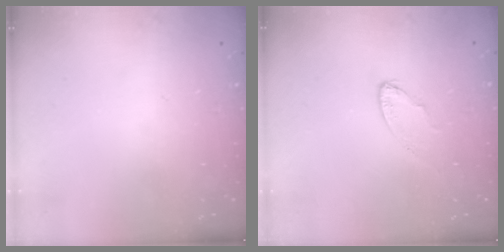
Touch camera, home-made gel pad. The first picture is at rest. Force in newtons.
{"total": 4.4, "press": 4.4, "slide": 0.4}